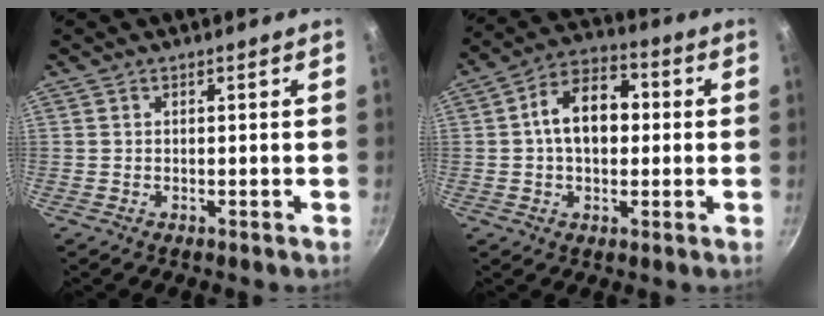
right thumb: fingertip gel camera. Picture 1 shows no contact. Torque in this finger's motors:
{"motor_torque": [0.54, 3.02, 1.44, -0.10, 0.17]}